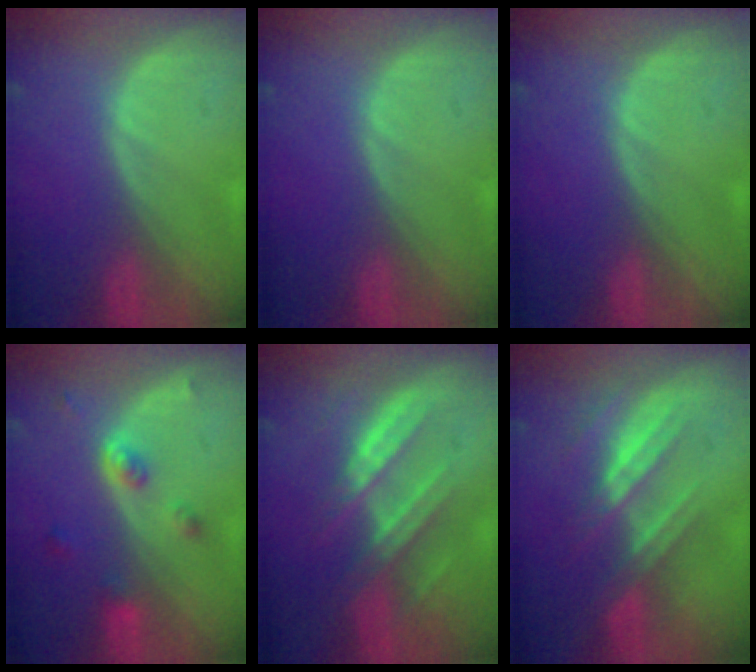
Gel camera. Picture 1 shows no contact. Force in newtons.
{"total": 0.0}
{"total": 0.0}
{"total": 4.3, "press": 3.9, "slide": 1.7}
{"total": 7.5, "press": 7.2, "slide": 2.0}
{"total": 7.2, "press": 6.5, "slide": 3.1}